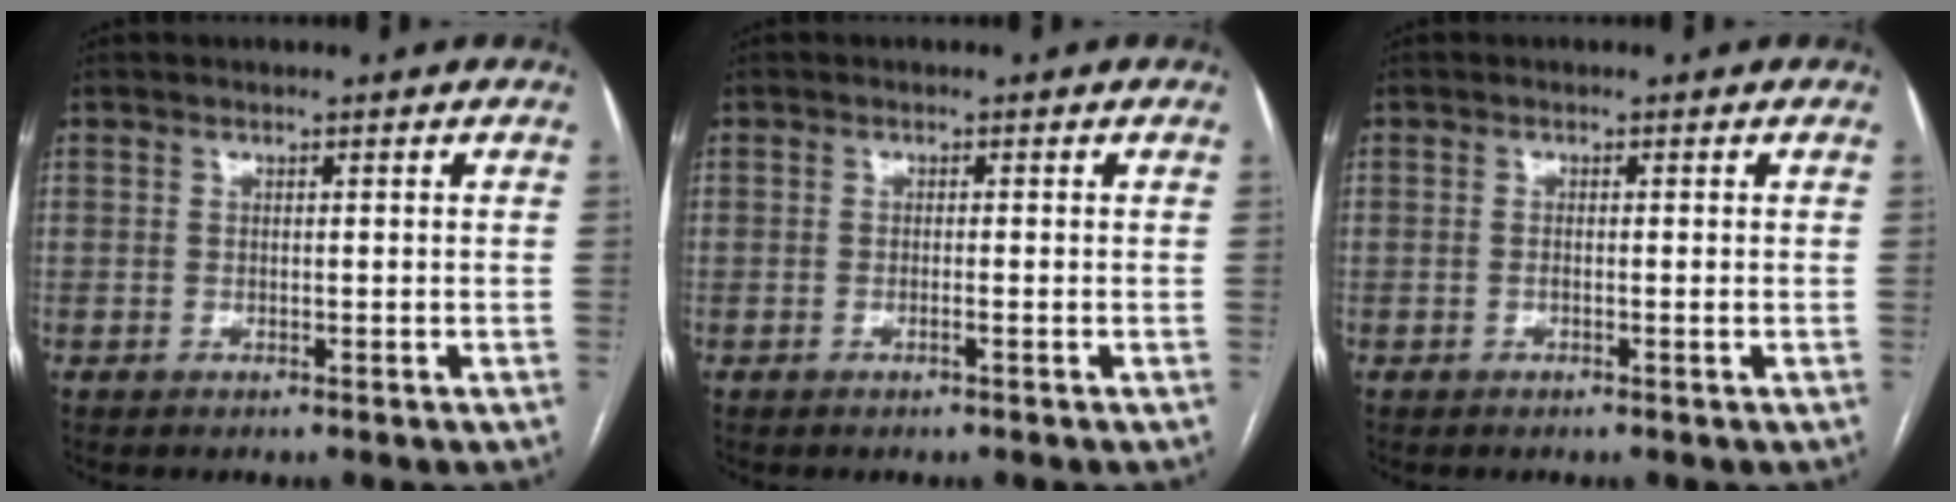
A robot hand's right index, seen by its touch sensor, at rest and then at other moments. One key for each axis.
{"total": 0.7, "fx": -0.3, "fy": -0.1, "fz": 0.6, "tx": -0.011, "ty": 0.001, "tz": -0.005}
{"total": 0.7, "fx": -0.1, "fy": 0.0, "fz": 0.7, "tx": -0.014, "ty": 0.000, "tz": -0.002}